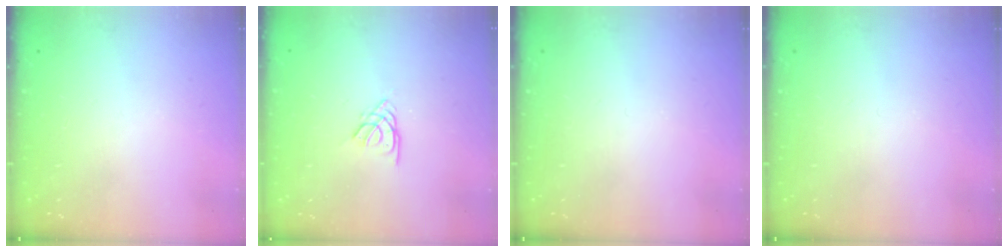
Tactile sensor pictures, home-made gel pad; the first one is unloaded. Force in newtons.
{"total": 2.5, "press": 2.4, "slide": 0.5}
{"total": 0.0}
{"total": 0.0}